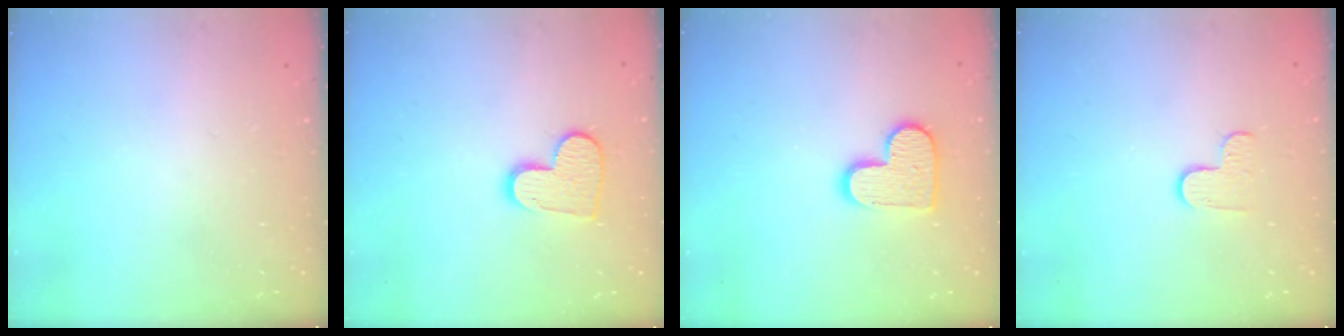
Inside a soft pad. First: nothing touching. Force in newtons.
{"total": 9.9, "press": 9.9, "slide": 0.4}
{"total": 11.3, "press": 11.3, "slide": 0.8}
{"total": 3.6, "press": 3.6, "slide": 0.4}